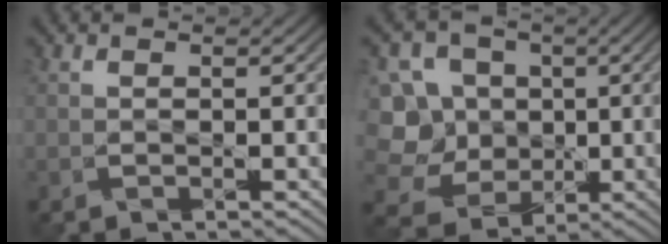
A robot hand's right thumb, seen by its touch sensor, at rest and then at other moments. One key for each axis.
{"total": 12.4, "fx": 0.5, "fy": 11.2, "fz": 5.4, "tx": -0.221, "ty": 0.039, "tz": -0.003}